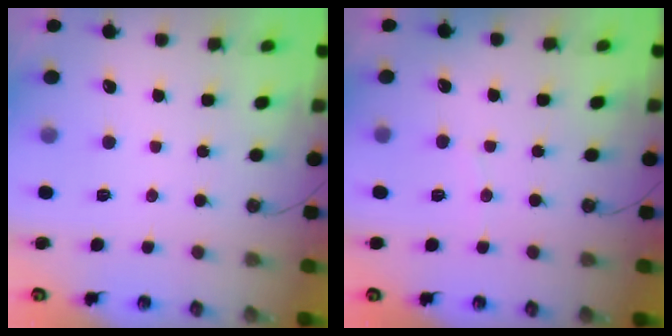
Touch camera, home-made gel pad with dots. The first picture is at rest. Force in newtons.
{"total": 2.0, "press": 1.8, "slide": 1.0}